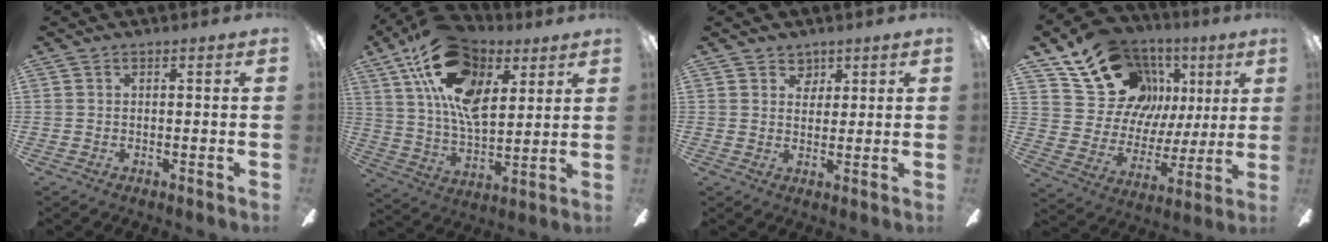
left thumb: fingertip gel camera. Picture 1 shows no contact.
{"total": 21.6, "force": [11.0, 11.7, 14.5], "torque": [-0.289, -0.031, 0.194]}
{"total": 3.7, "force": [2.6, 2.6, 0.5], "torque": [0.006, -0.010, 0.044]}
{"total": 19.3, "force": [11.3, 13.3, 8.2], "torque": [-0.148, -0.057, 0.224]}